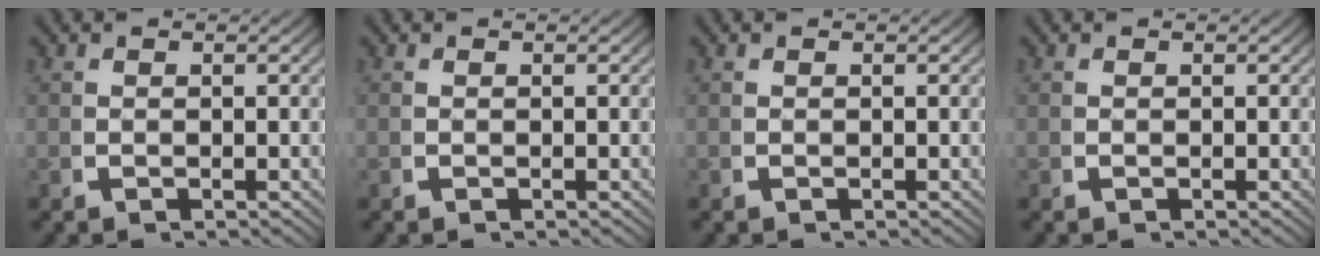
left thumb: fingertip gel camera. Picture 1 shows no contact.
{"total": 0.0}
{"total": 0.0}
{"total": 0.0}